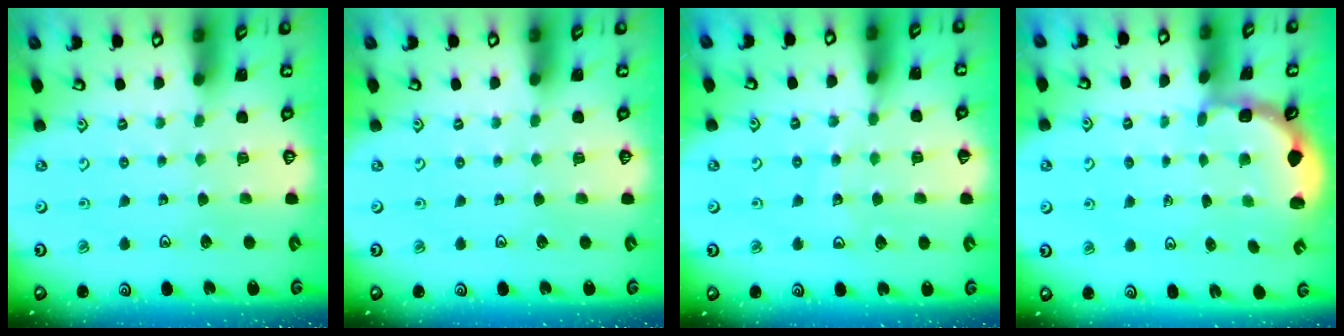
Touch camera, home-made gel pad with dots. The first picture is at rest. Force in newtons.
{"total": 0.0}
{"total": 9.1, "press": 8.8, "slide": 2.1}
{"total": 2.5, "press": 1.9, "slide": 1.6}